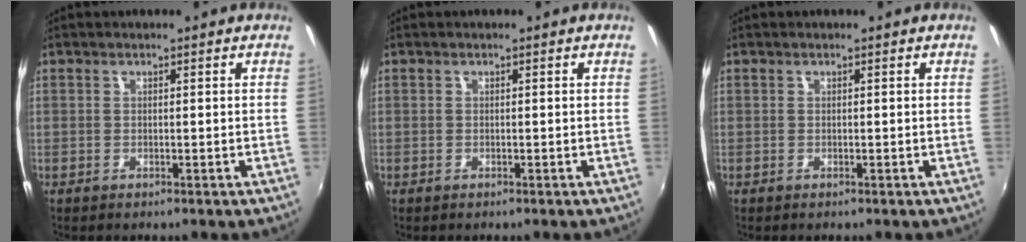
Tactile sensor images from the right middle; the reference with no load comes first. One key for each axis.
{"total": 0.7, "fx": 0.5, "fy": -0.4, "fz": -0.3, "tx": 0.008, "ty": 0.001, "tz": 0.008}
{"total": 0.0}